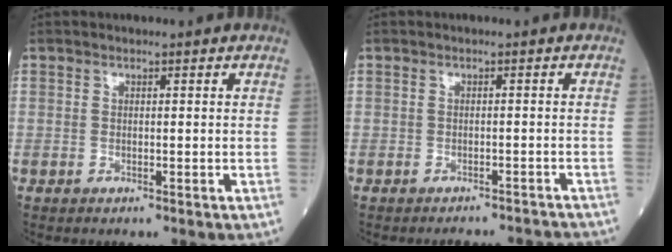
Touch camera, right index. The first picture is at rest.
{"total": 5.8, "force": [-5.7, 0.7, 0.3], "torque": [0.004, 0.002, -0.062]}